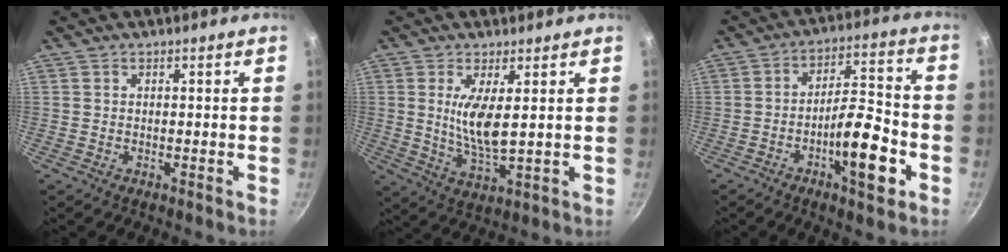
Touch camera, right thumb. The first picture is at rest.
{"total": 8.1, "force": [1.7, 2.4, 7.5], "torque": [-0.144, -0.025, 0.040]}
{"total": 12.8, "force": [-4.9, 4.3, 11.1], "torque": [-0.155, 0.042, -0.077]}